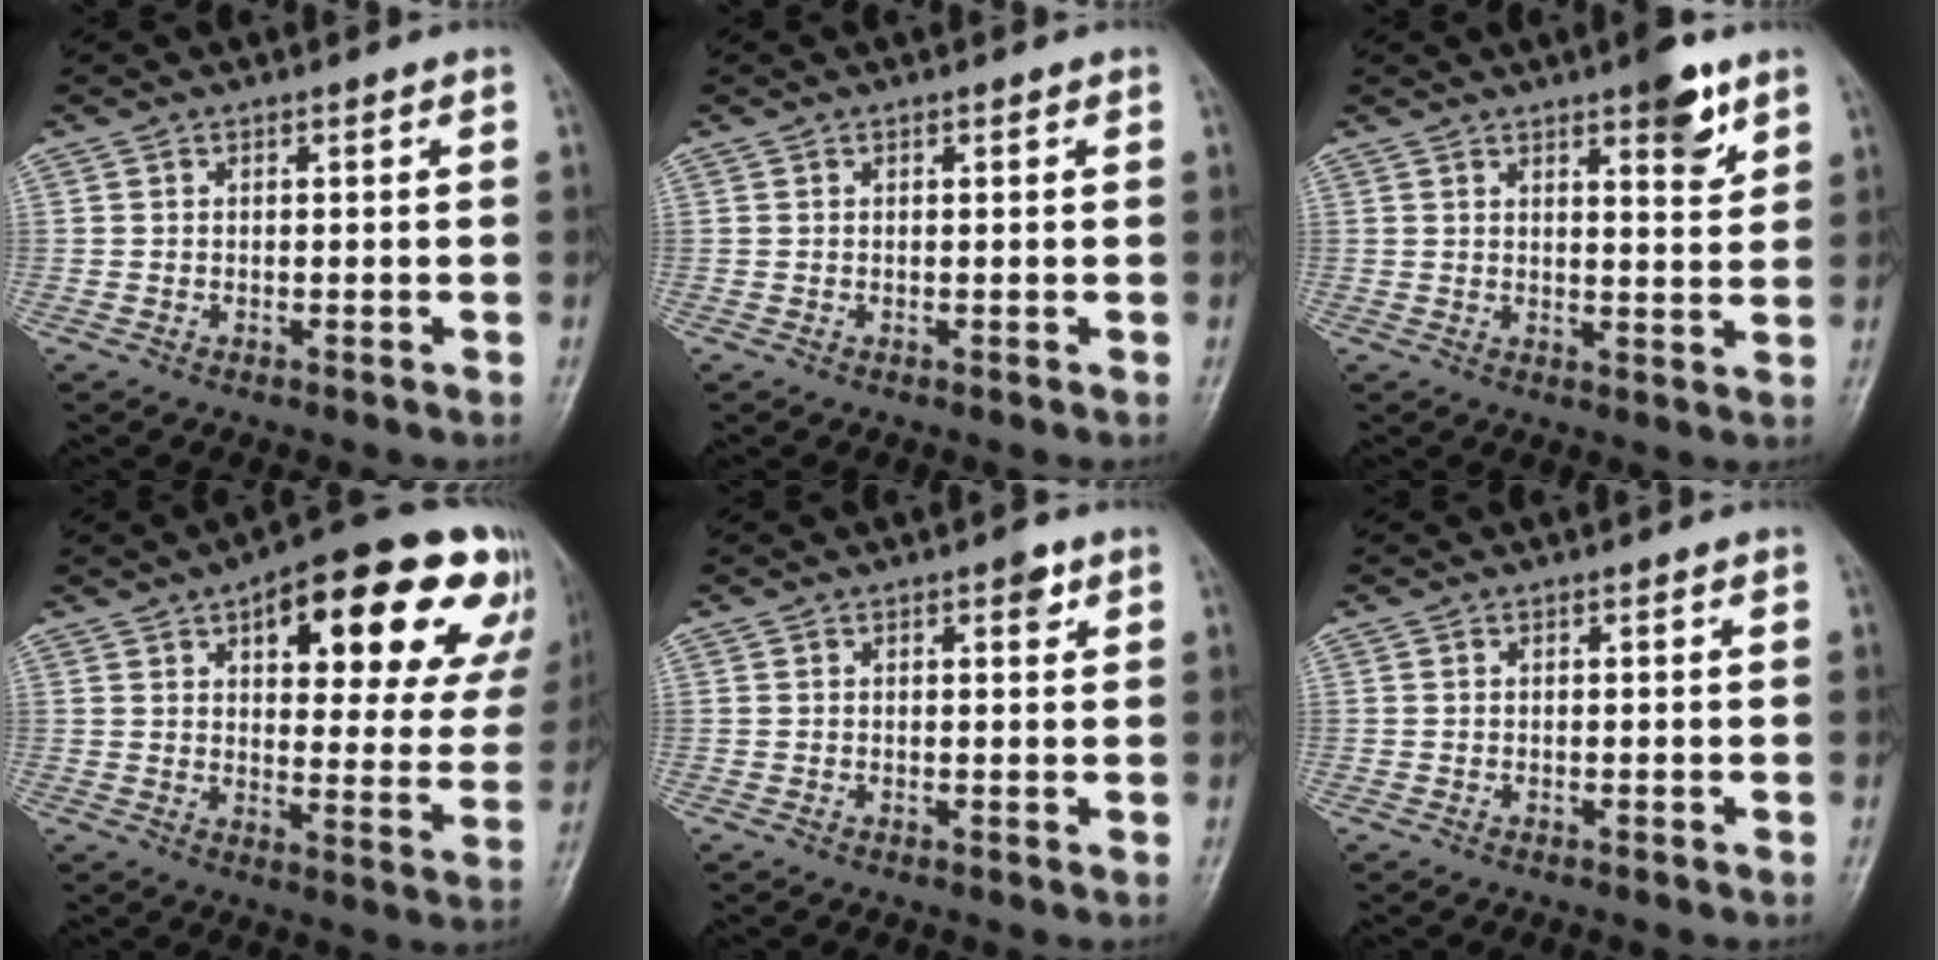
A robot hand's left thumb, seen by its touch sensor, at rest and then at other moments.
{"total": 0.5, "force": [0.3, 0.2, 0.3], "torque": [-0.004, -0.001, 0.003]}
{"total": 6.8, "force": [4.2, 2.0, 5.0], "torque": [-0.054, -0.024, 0.054]}
{"total": 24.0, "force": [11.9, 9.5, 18.5], "torque": [-0.198, -0.010, 0.159]}
{"total": 2.1, "force": [1.2, 0.9, 1.5], "torque": [-0.014, -0.003, 0.013]}
{"total": 0.0}